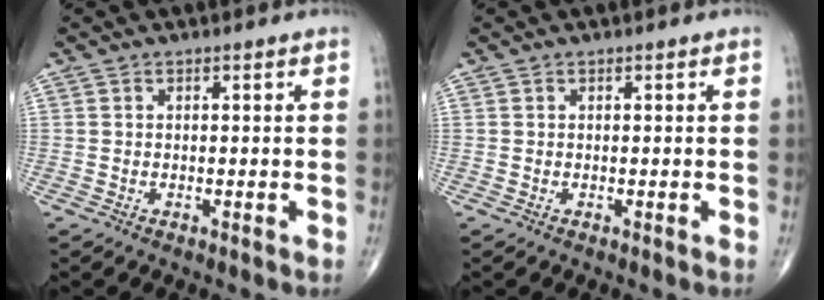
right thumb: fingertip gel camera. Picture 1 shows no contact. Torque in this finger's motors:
{"motor_torque": [0.00, 0.00, 0.10, -0.10, 0.06]}